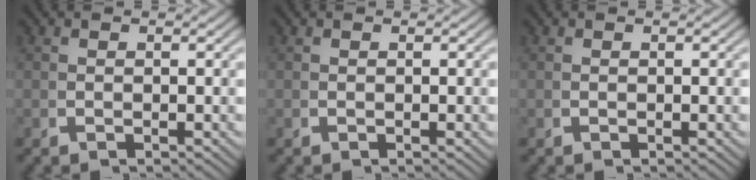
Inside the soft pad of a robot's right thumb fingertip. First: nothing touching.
{"total": 0.0}
{"total": 0.0}